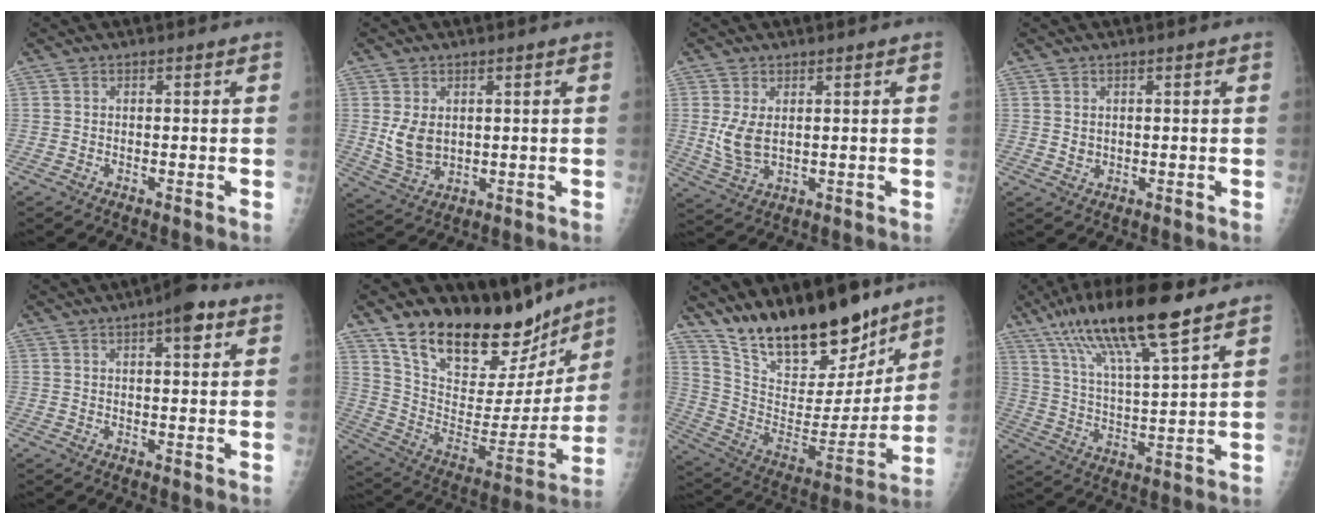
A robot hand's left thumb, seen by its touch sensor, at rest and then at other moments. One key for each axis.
{"total": 6.3, "fx": 1.0, "fy": 4.6, "fz": 4.2, "tx": -0.063, "ty": -0.015, "tz": 0.036}
{"total": 5.4, "fx": 1.1, "fy": 3.1, "fz": 4.3, "tx": -0.083, "ty": -0.013, "tz": 0.030}
{"total": 1.5, "fx": 0.4, "fy": 1.2, "fz": 0.7, "tx": -0.007, "ty": -0.004, "tz": 0.012}
{"total": 5.7, "fx": 2.9, "fy": 1.8, "fz": 4.6, "tx": -0.054, "ty": -0.004, "tz": 0.034}
{"total": 24.3, "fx": 19.4, "fy": 10.3, "fz": 10.5, "tx": -0.124, "ty": -0.105, "tz": 0.311}
{"total": 24.2, "fx": 18.9, "fy": 8.8, "fz": 12.1, "tx": -0.163, "ty": -0.095, "tz": 0.320}
{"total": 17.7, "fx": 11.6, "fy": 3.3, "fz": 13.0, "tx": -0.226, "ty": -0.040, "tz": 0.214}